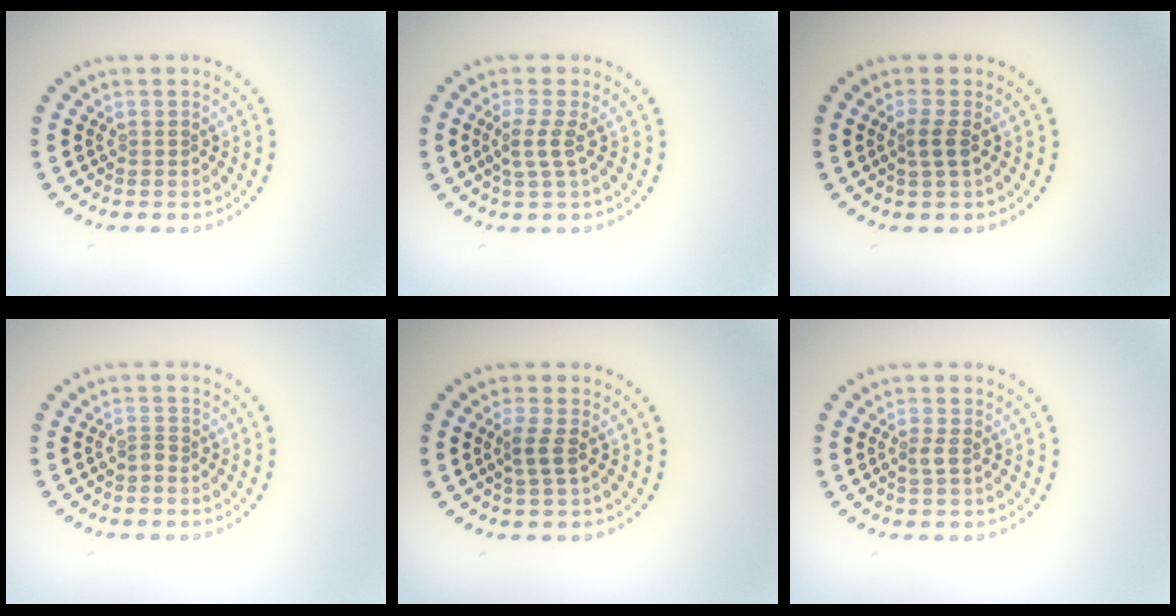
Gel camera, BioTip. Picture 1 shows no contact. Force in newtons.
{"total": 2.0, "press": 1.6, "slide": 1.3}
{"total": 1.5, "press": 1.3, "slide": 0.8}
{"total": 0.9, "press": 0.6, "slide": 0.7}
{"total": 1.6, "press": 1.3, "slide": 0.9}
{"total": 0.9, "press": 0.6, "slide": 0.6}